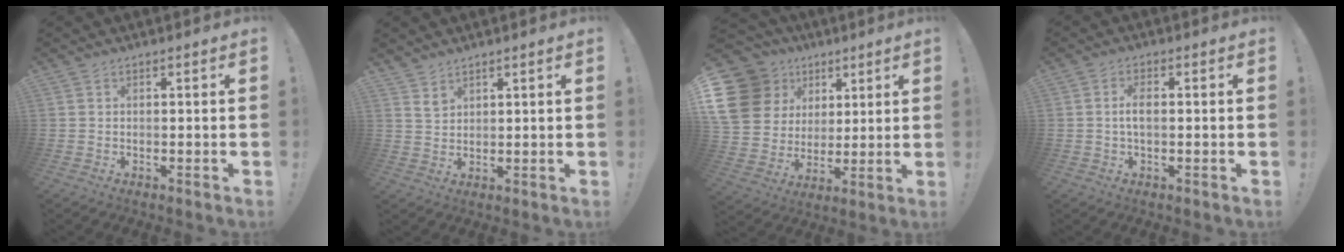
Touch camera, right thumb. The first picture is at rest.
{"total": 3.8, "force": [3.0, 2.2, 0.8], "torque": [-0.006, -0.023, 0.056]}
{"total": 18.5, "force": [7.5, 14.8, 8.2], "torque": [-0.145, -0.032, 0.165]}
{"total": 3.8, "force": [0.0, 1.6, 3.4], "torque": [-0.055, 0.004, -0.002]}